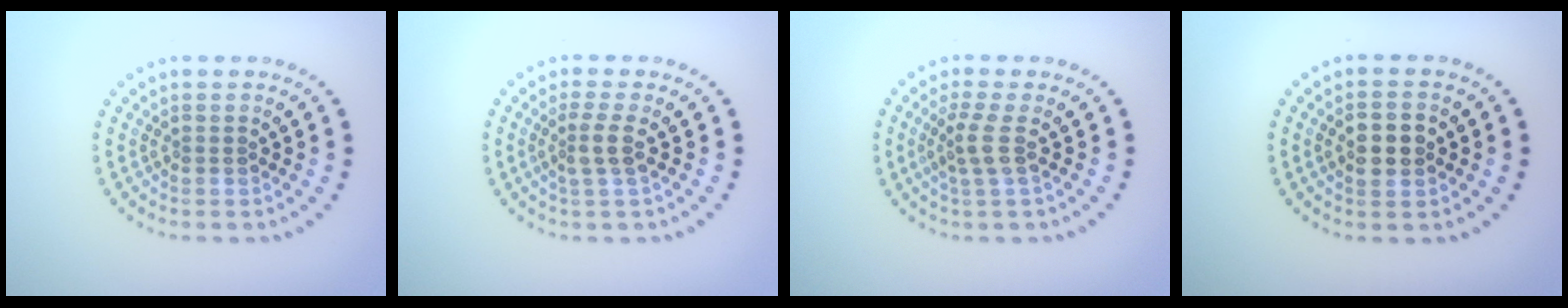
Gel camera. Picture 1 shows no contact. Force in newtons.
{"total": 2.0, "press": 1.5, "slide": 1.4}
{"total": 2.2, "press": 1.6, "slide": 1.5}
{"total": 2.9, "press": 2.9, "slide": 0.2}